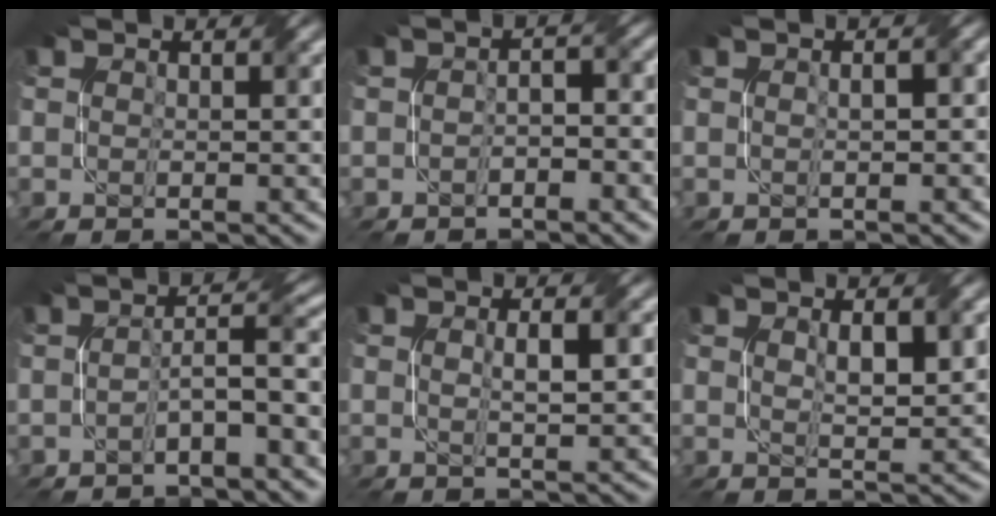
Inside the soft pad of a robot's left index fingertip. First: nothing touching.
{"total": 2.0, "force": [-1.1, 0.7, 1.5], "torque": [-0.028, 0.006, -0.018]}
{"total": 2.0, "force": [0.5, 0.8, 1.8], "torque": [-0.017, 0.006, -0.001]}
{"total": 3.8, "force": [-1.3, 0.5, 3.5], "torque": [-0.061, 0.018, -0.026]}
{"total": 2.0, "force": [0.3, 0.3, 2.0], "torque": [-0.034, 0.005, 0.006]}
{"total": 2.5, "force": [0.8, 0.7, 2.2], "torque": [-0.043, 0.000, 0.020]}